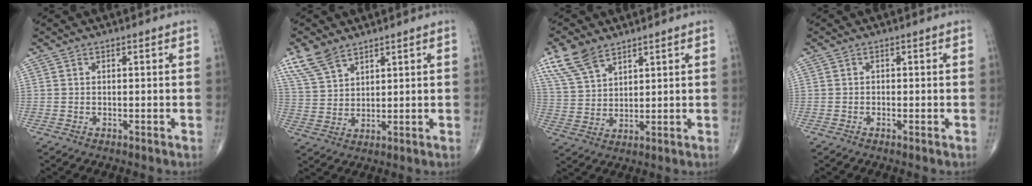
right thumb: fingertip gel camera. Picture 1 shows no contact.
{"total": 7.3, "force": [5.3, 3.5, 3.5], "torque": [-0.066, -0.015, 0.114]}
{"total": 8.9, "force": [6.1, 4.4, 4.7], "torque": [-0.090, -0.016, 0.129]}
{"total": 0.6, "force": [-0.2, 0.4, 0.4], "torque": [-0.006, -0.001, -0.007]}